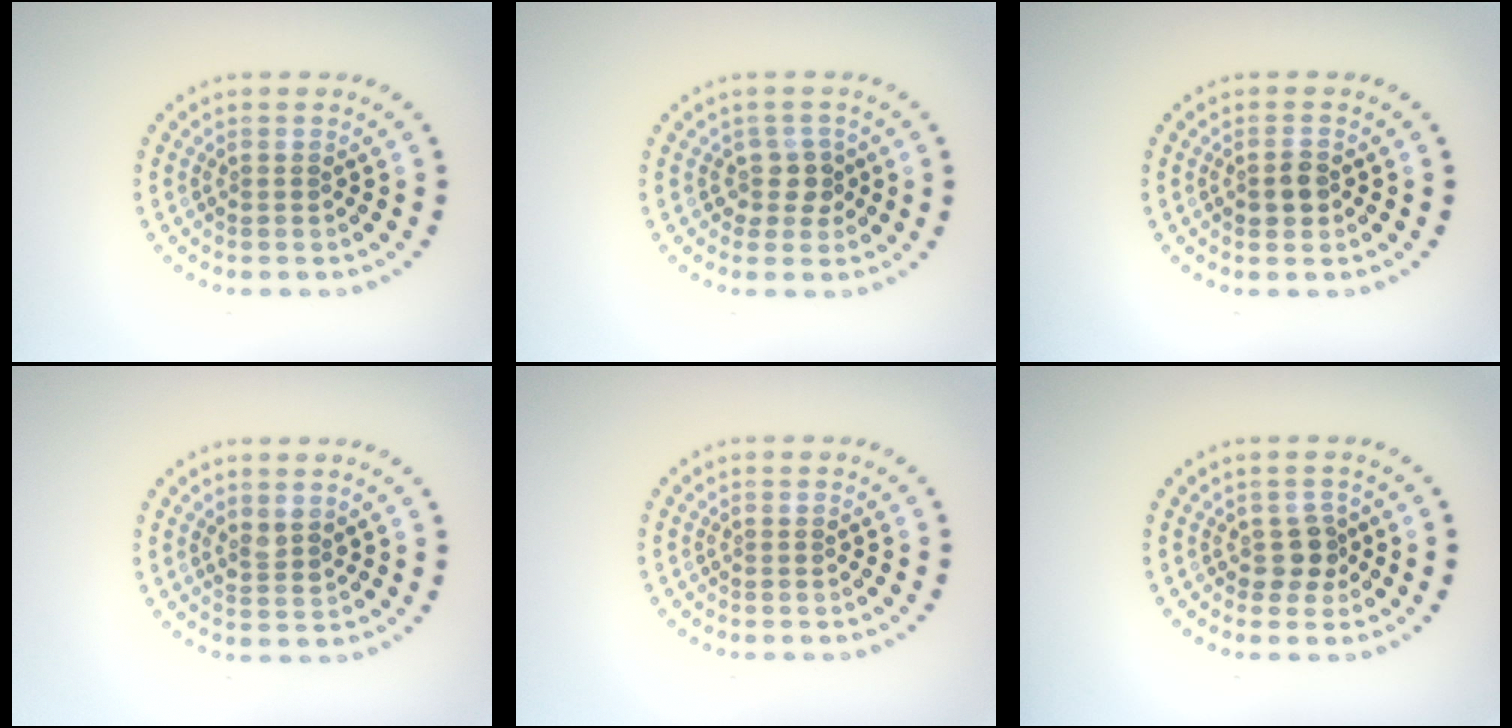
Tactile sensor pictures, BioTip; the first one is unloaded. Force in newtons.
{"total": 2.0, "press": 1.6, "slide": 1.3}
{"total": 1.7, "press": 1.6, "slide": 0.3}
{"total": 1.4, "press": 1.2, "slide": 0.8}
{"total": 0.0}
{"total": 1.8, "press": 1.4, "slide": 1.1}